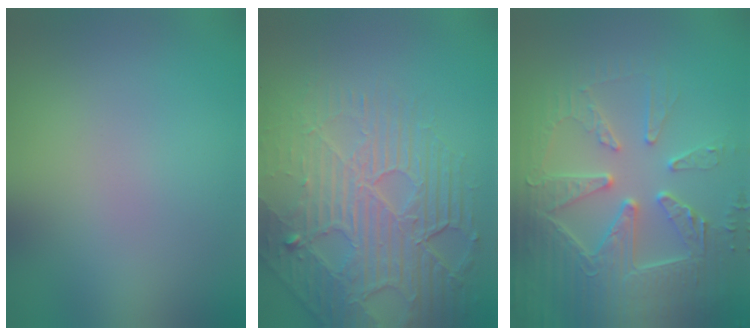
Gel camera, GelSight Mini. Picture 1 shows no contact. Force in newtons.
{"total": 8.2, "press": 5.7, "slide": 5.9}
{"total": 7.5, "press": 6.1, "slide": 4.3}